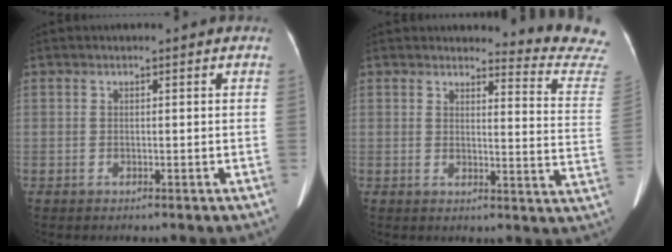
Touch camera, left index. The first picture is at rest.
{"total": 11.6, "force": [11.5, -1.3, -0.4], "torque": [0.013, -0.145, 0.101]}